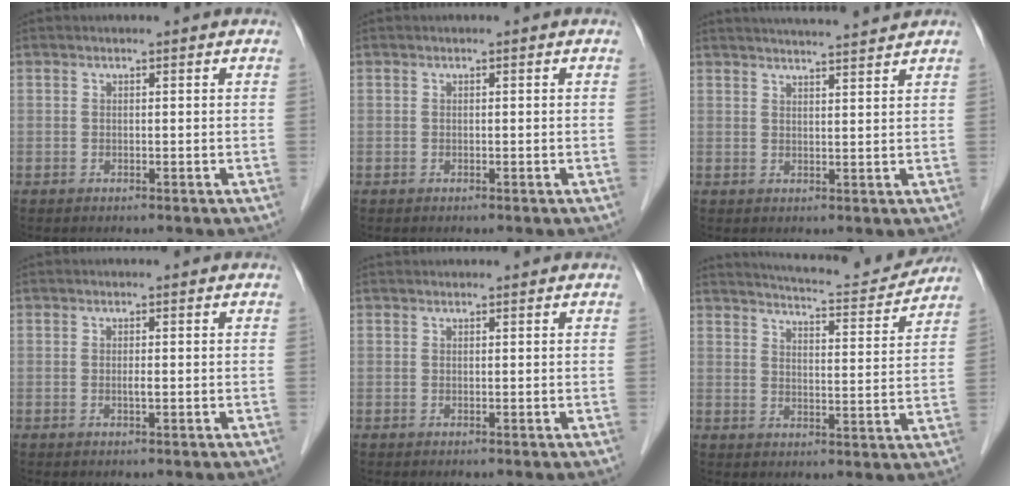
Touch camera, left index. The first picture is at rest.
{"total": 0.0}
{"total": 8.8, "force": [8.3, -0.6, 2.8], "torque": [-0.044, 0.010, 0.111]}
{"total": 0.7, "force": [-0.2, 0.0, 0.6], "torque": [-0.013, -0.004, -0.005]}
{"total": 2.4, "force": [2.3, 0.4, 0.5], "torque": [-0.006, 0.028, 0.031]}
{"total": 12.9, "force": [12.4, 0.4, 3.2], "torque": [-0.054, -0.016, 0.164]}